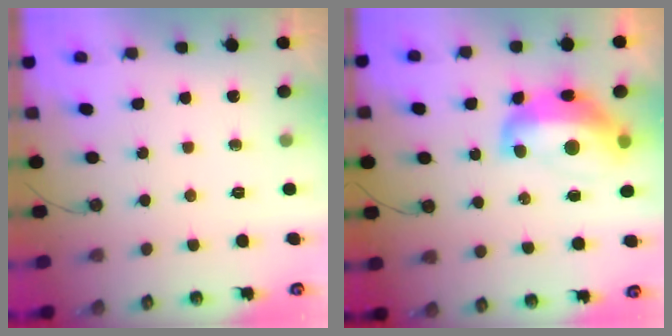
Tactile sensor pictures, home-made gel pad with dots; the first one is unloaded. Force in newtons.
{"total": 9.0, "press": 8.9, "slide": 1.0}